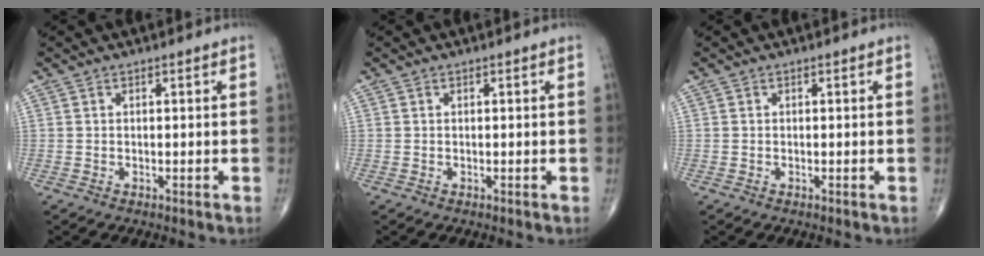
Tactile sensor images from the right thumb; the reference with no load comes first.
{"total": 0.0}
{"total": 0.0}